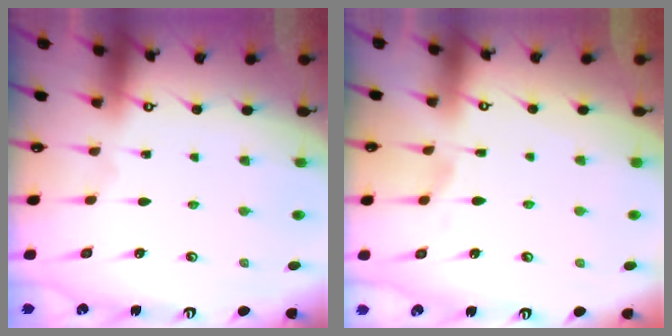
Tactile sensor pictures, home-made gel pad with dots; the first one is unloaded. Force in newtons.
{"total": 5.7, "press": 5.6, "slide": 1.3}